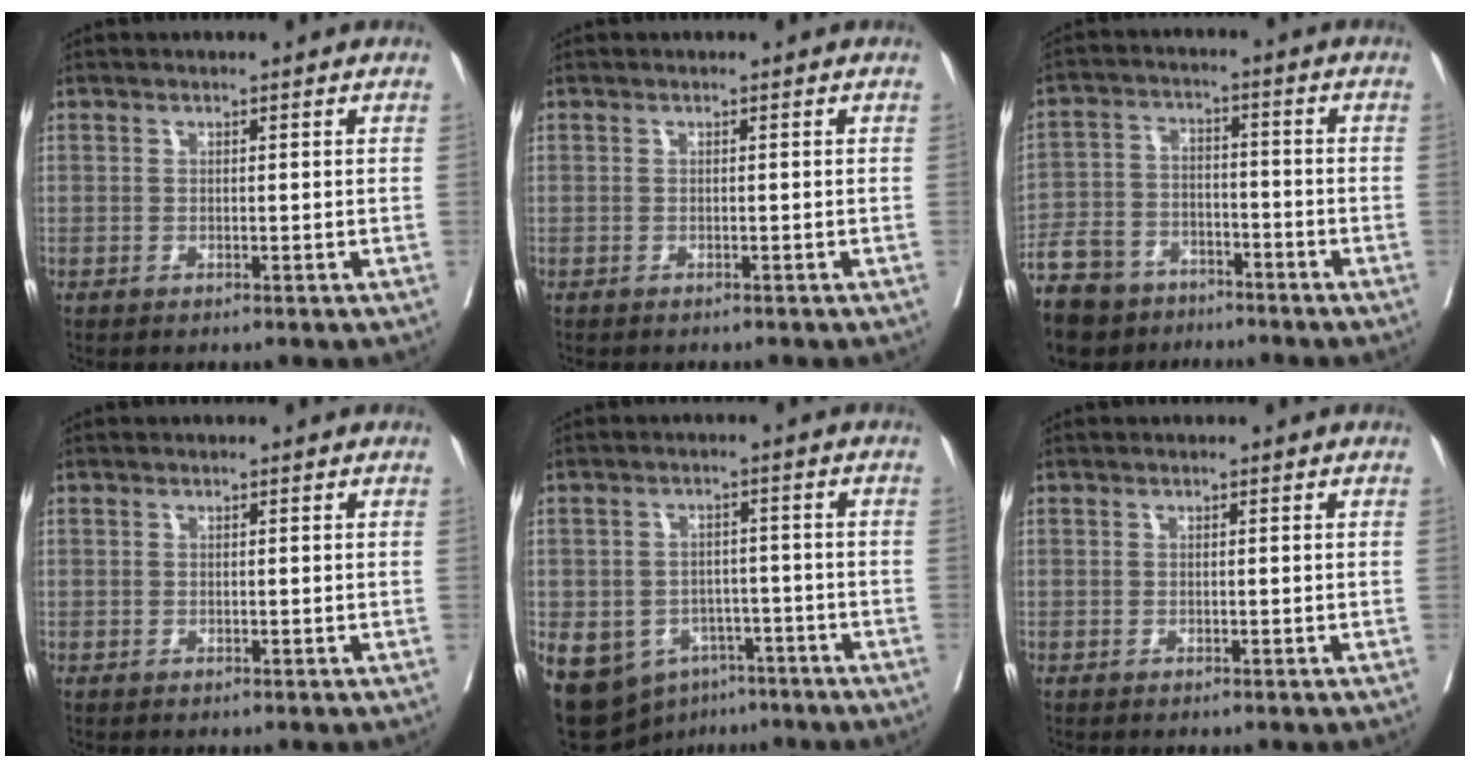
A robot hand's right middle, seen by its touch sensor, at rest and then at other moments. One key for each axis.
{"total": 0.9, "fx": -0.9, "fy": 0.2, "fz": 0.3, "tx": -0.013, "ty": -0.003, "tz": -0.014}
{"total": 13.9, "fx": -10.7, "fy": 7.2, "fz": 5.2, "tx": -0.116, "ty": 0.003, "tz": -0.178}
{"total": 0.0}
{"total": 16.1, "fx": -8.0, "fy": 12.2, "fz": 7.0, "tx": -0.170, "ty": 0.006, "tz": -0.105}
{"total": 0.0}